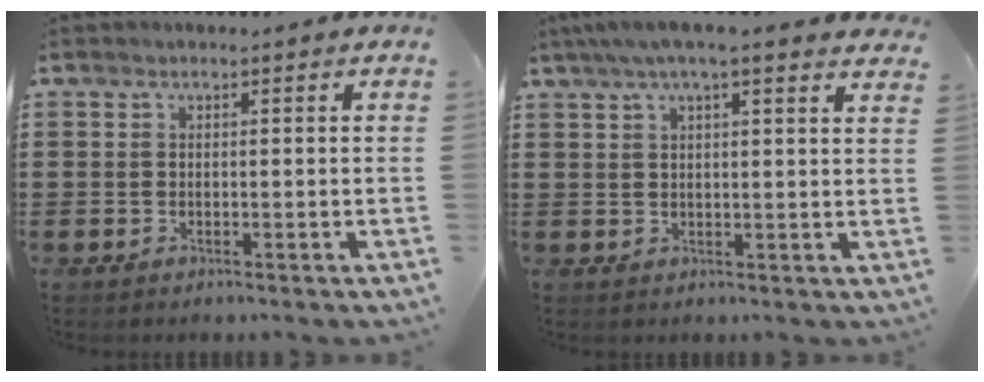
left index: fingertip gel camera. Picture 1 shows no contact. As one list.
[{"total": 4.7, "force": [3.6, 0.3, 3.0], "torque": [-0.068, 0.000, 0.063]}]